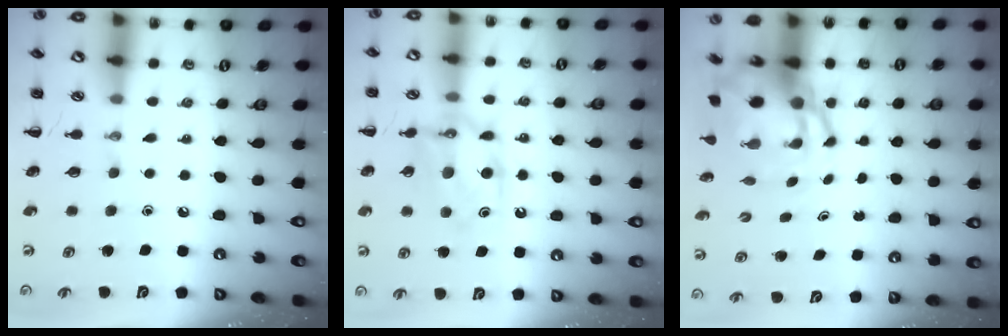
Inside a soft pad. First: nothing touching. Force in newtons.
{"total": 11.2, "press": 11.1, "slide": 0.4}
{"total": 7.2, "press": 7.0, "slide": 1.9}